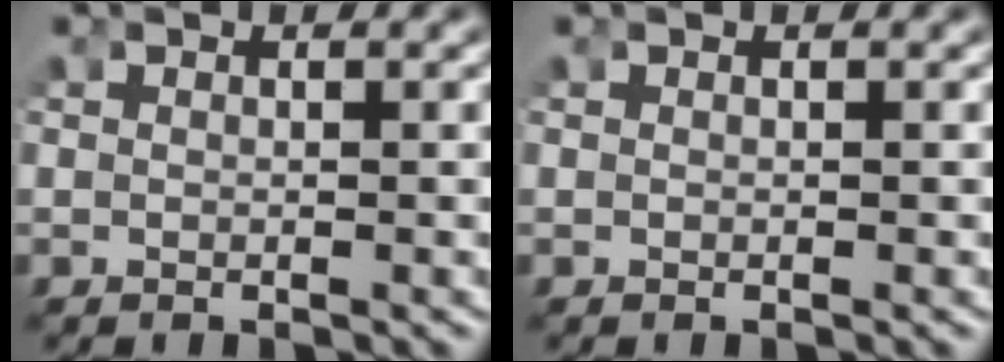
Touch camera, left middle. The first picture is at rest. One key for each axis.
{"total": 0.0}